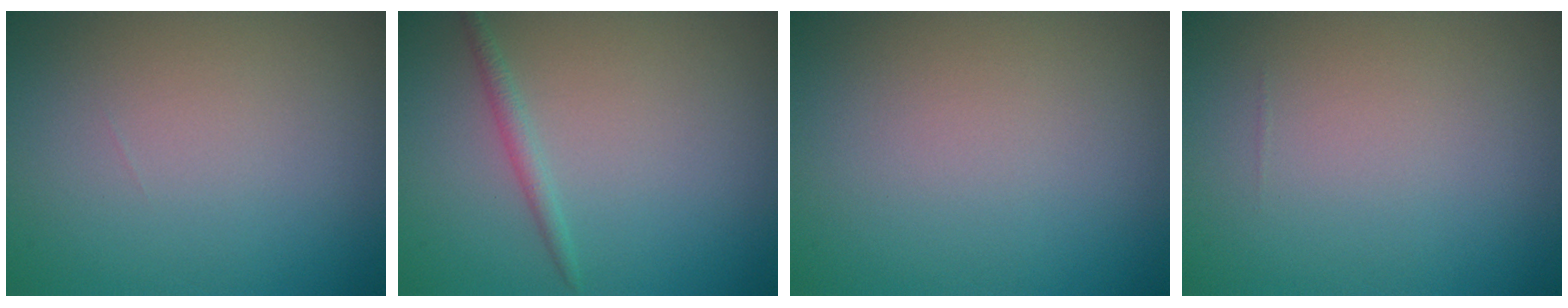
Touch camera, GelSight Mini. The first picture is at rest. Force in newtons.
{"total": 1.2, "press": 1.2, "slide": 0.1}
{"total": 0.0}
{"total": 0.0}